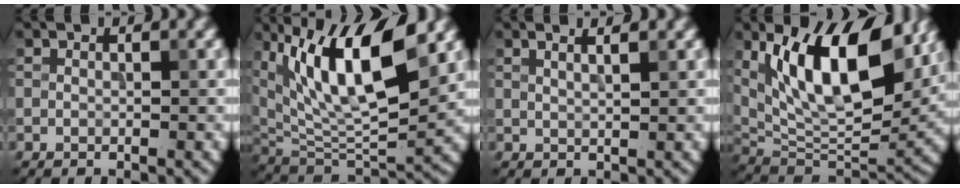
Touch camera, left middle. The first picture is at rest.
{"total": 12.7, "force": [5.4, 4.6, 10.5], "torque": [-0.173, 0.003, 0.095]}
{"total": 2.9, "force": [1.8, 1.3, 2.0], "torque": [0.000, 0.016, -0.008]}
{"total": 13.7, "force": [5.6, 5.9, 11.1], "torque": [-0.170, 0.008, 0.095]}